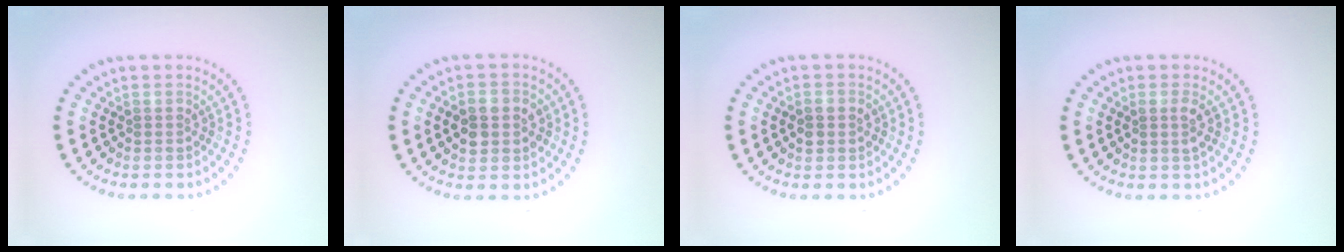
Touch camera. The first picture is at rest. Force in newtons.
{"total": 3.7, "press": 3.6, "slide": 0.3}
{"total": 1.2, "press": 1.2, "slide": 0.1}
{"total": 1.2, "press": 1.1, "slide": 0.6}